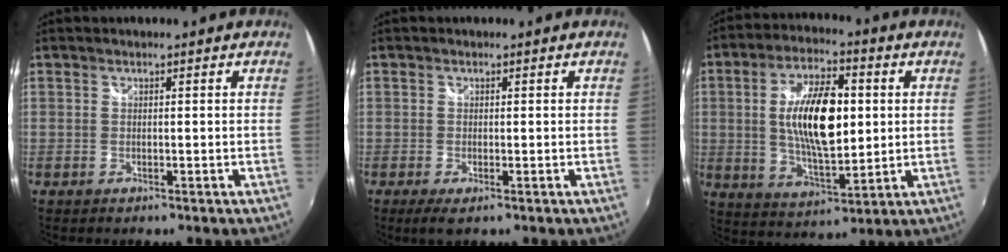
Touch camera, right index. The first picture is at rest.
{"total": 2.1, "force": [-0.8, 0.5, 1.8], "torque": [-0.036, -0.010, -0.012]}
{"total": 15.2, "force": [1.6, 6.4, 13.7], "torque": [-0.250, 0.003, 0.031]}